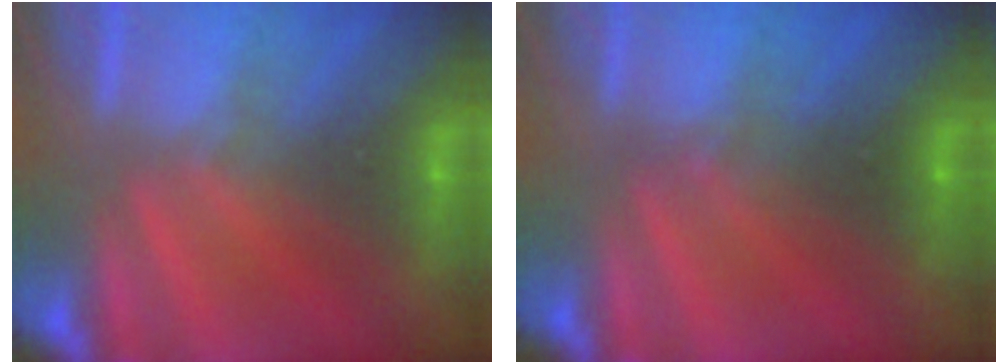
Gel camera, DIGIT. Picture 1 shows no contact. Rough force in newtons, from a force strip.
{"total": 2.2}